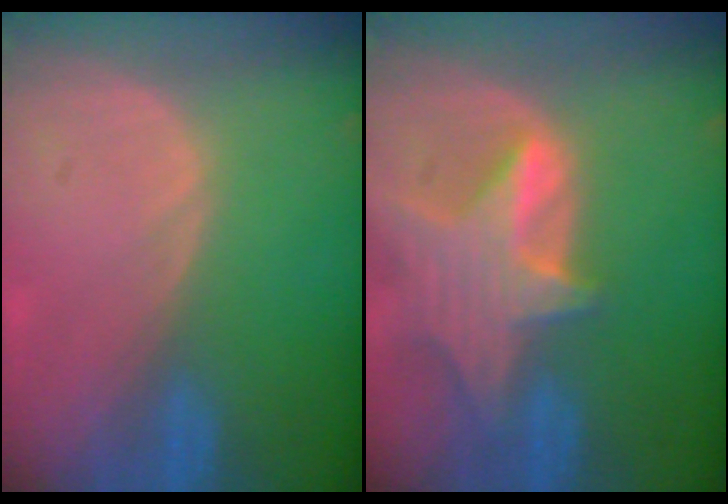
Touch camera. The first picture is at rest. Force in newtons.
{"total": 8.4, "press": 7.6, "slide": 3.5}